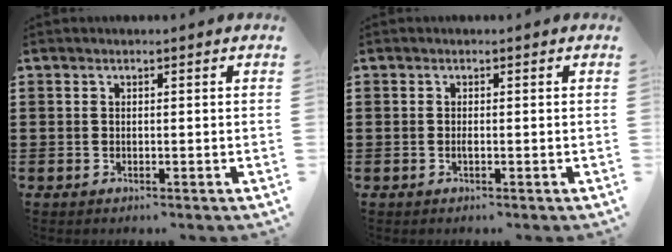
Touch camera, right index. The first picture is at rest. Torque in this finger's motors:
{"motor_torque": [0.80, 1.34, 0.10, 0.00]}